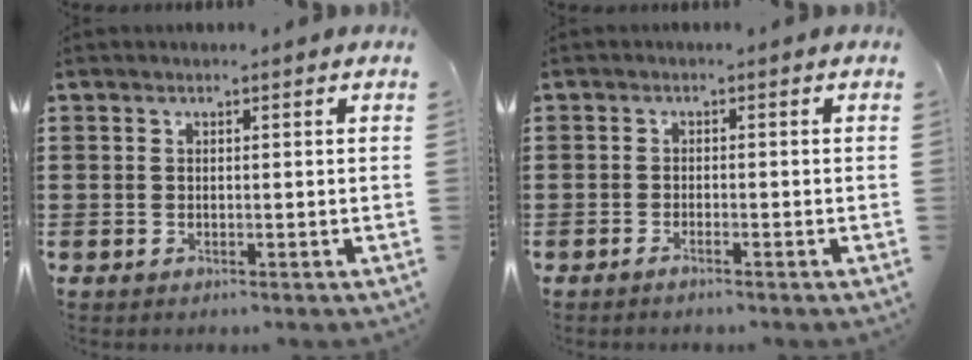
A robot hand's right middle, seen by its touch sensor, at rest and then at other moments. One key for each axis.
{"total": 0.9, "fx": -0.7, "fy": 0.0, "fz": 0.6, "tx": -0.010, "ty": -0.002, "tz": -0.013}